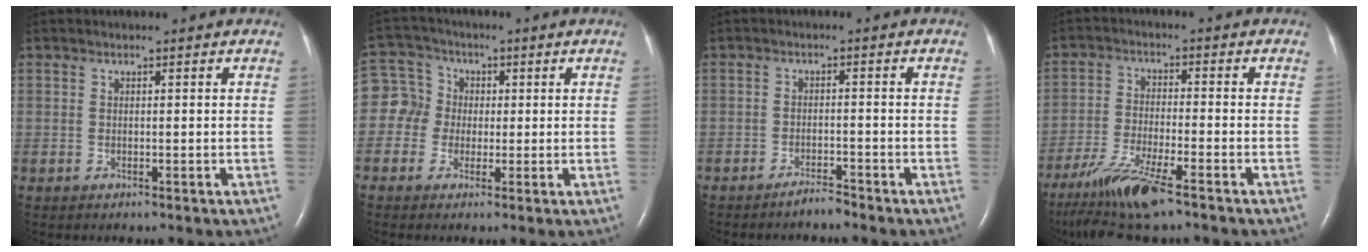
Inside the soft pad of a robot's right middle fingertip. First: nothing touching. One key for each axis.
{"total": 5.8, "fx": -0.1, "fy": 5.5, "fz": 1.8, "tx": -0.051, "ty": 0.027, "tz": -0.005}
{"total": 1.9, "fx": -1.9, "fy": 0.1, "fz": 0.4, "tx": -0.008, "ty": -0.002, "tz": -0.032}
{"total": 10.5, "fx": -7.4, "fy": 1.1, "fz": 7.3, "tx": -0.148, "ty": -0.032, "tz": -0.134}